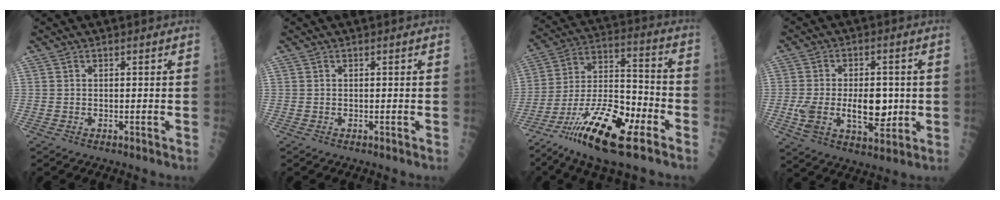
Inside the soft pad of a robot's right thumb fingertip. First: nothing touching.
{"total": 0.0}
{"total": 21.2, "force": [-11.5, 5.7, 16.9], "torque": [-0.344, 0.039, -0.209]}
{"total": 12.9, "force": [-0.9, 6.8, 10.9], "torque": [-0.176, -0.004, -0.005]}